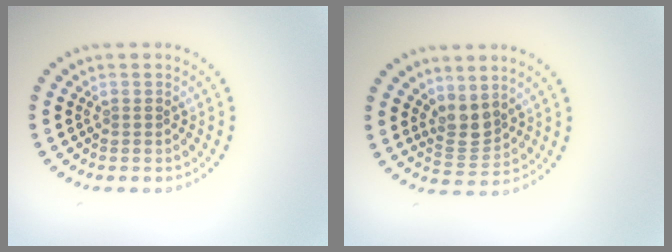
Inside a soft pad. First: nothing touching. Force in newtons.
{"total": 2.7, "press": 2.2, "slide": 1.6}